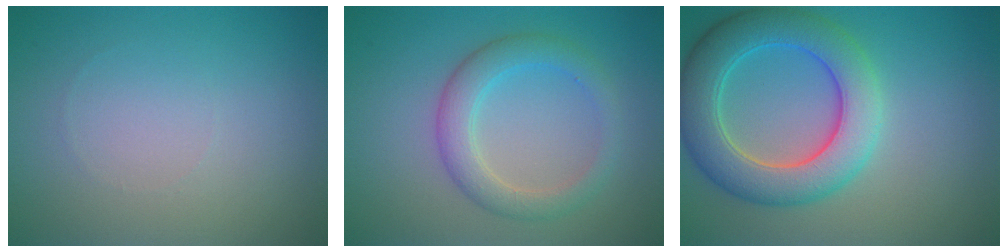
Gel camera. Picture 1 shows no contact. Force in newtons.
{"total": 3.5, "press": 3.5, "slide": 0.2}
{"total": 7.3, "press": 7.3, "slide": 0.2}